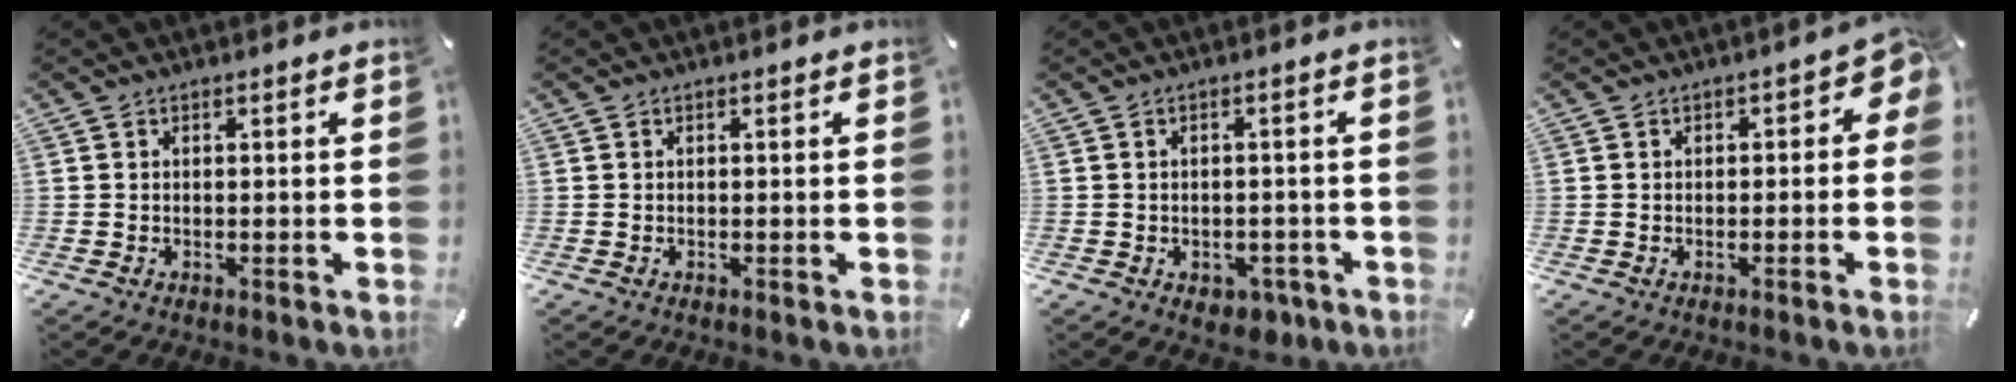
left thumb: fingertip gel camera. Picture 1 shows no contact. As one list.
[{"total": 0.0}, {"total": 4.0, "force": [-1.8, 2.8, 2.2], "torque": [-0.033, 0.010, -0.029]}, {"total": 2.1, "force": [-0.9, 1.4, 1.3], "torque": [-0.014, 0.006, -0.019]}]